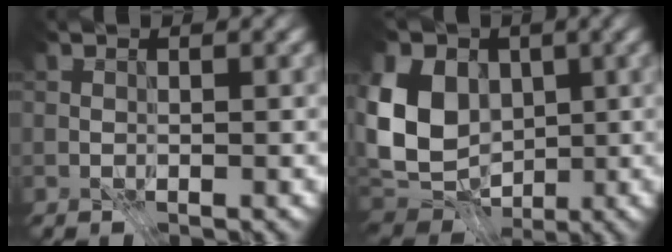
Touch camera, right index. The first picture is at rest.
{"total": 10.9, "force": [0.3, 8.6, 6.7], "torque": [-0.149, 0.005, -0.003]}